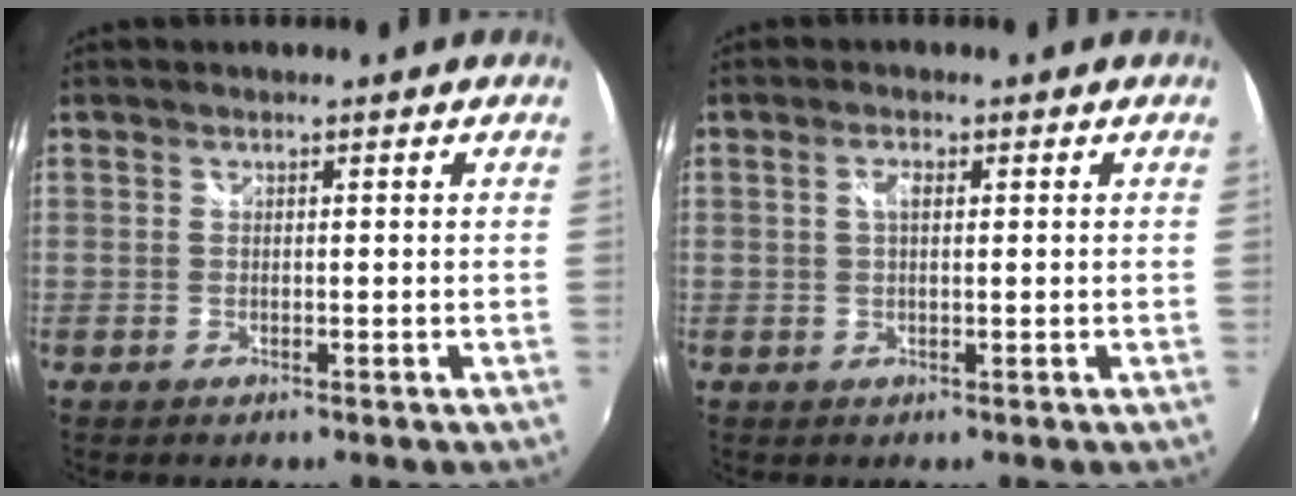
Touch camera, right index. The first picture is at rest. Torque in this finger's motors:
{"motor_torque": [0.19, -0.04, 0.13, 0.04]}